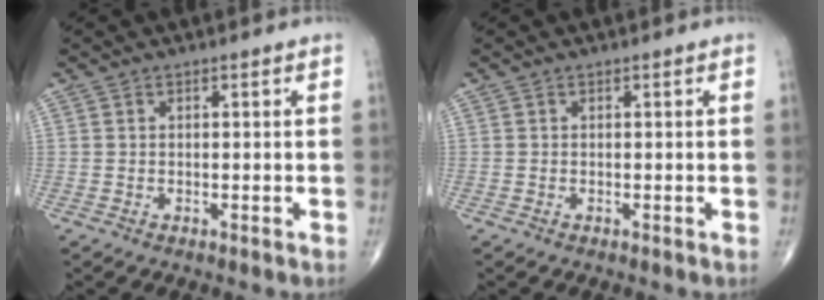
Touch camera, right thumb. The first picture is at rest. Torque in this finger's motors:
{"motor_torque": [0.34, 0.34, 0.00, 0.00, 0.00]}